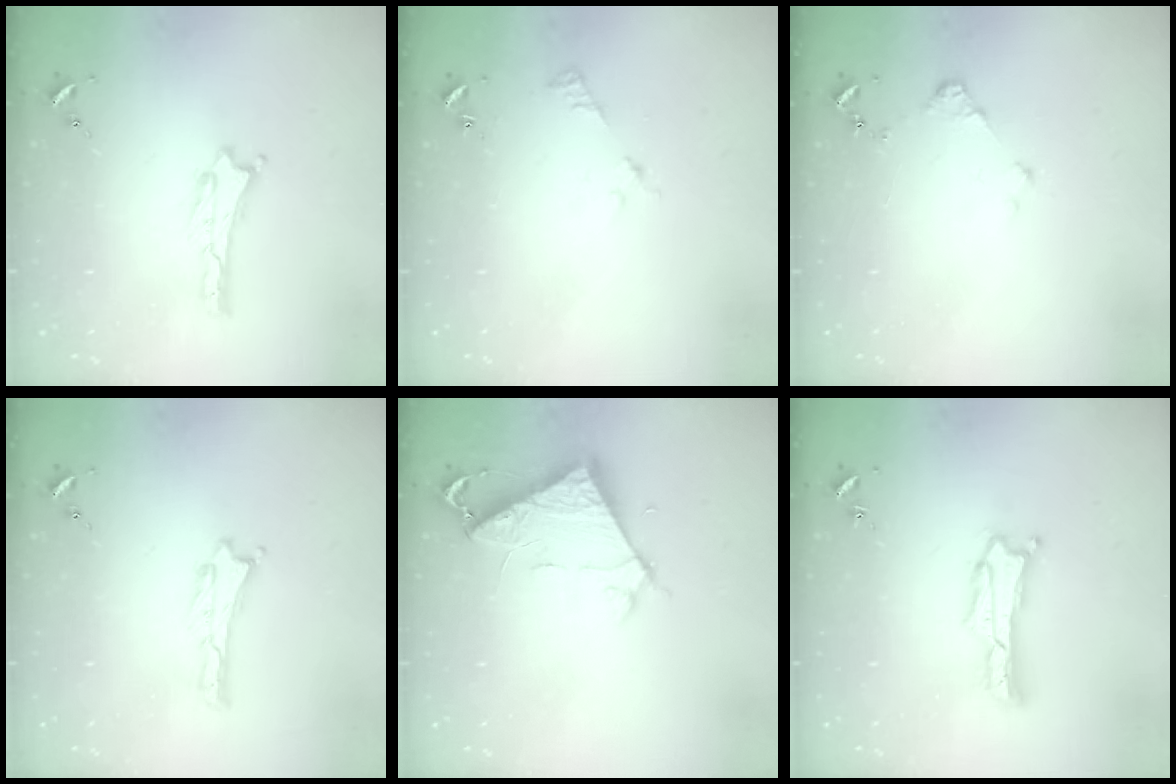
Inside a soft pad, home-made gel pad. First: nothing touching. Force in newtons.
{"total": 2.5, "press": 2.5, "slide": 0.3}
{"total": 1.2, "press": 1.2, "slide": 0.2}
{"total": 0.0}
{"total": 6.6, "press": 6.5, "slide": 0.7}
{"total": 1.7, "press": 1.7, "slide": 0.3}